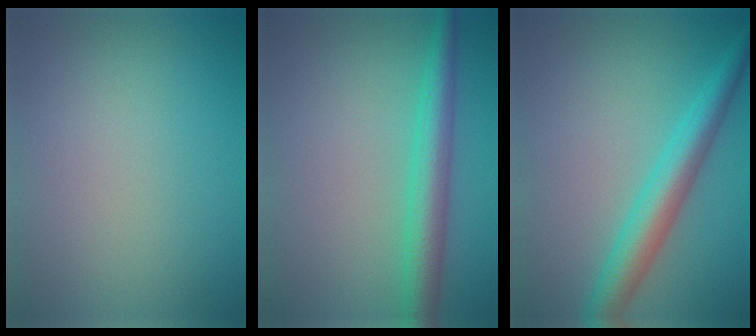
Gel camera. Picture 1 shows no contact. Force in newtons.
{"total": 4.4, "press": 4.4, "slide": 0.2}
{"total": 4.9, "press": 4.9, "slide": 0.1}